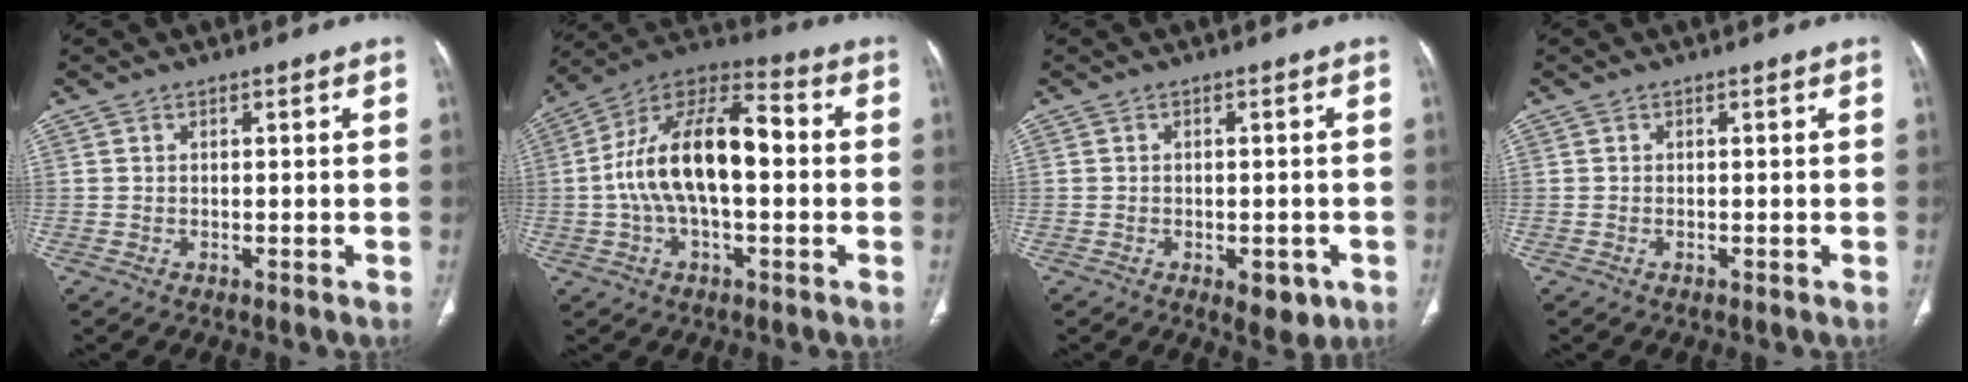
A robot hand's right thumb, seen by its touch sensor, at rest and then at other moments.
{"total": 18.5, "force": [-0.1, 9.0, 16.2], "torque": [-0.288, 0.044, -0.009]}
{"total": 5.0, "force": [-2.0, 2.6, 3.8], "torque": [-0.033, 0.005, -0.016]}
{"total": 0.0}